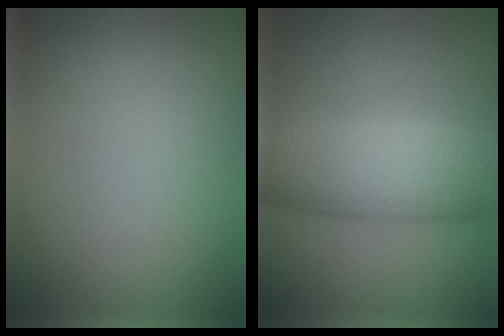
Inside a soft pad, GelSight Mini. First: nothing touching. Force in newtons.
{"total": 8.3, "press": 8.3, "slide": 0.1}